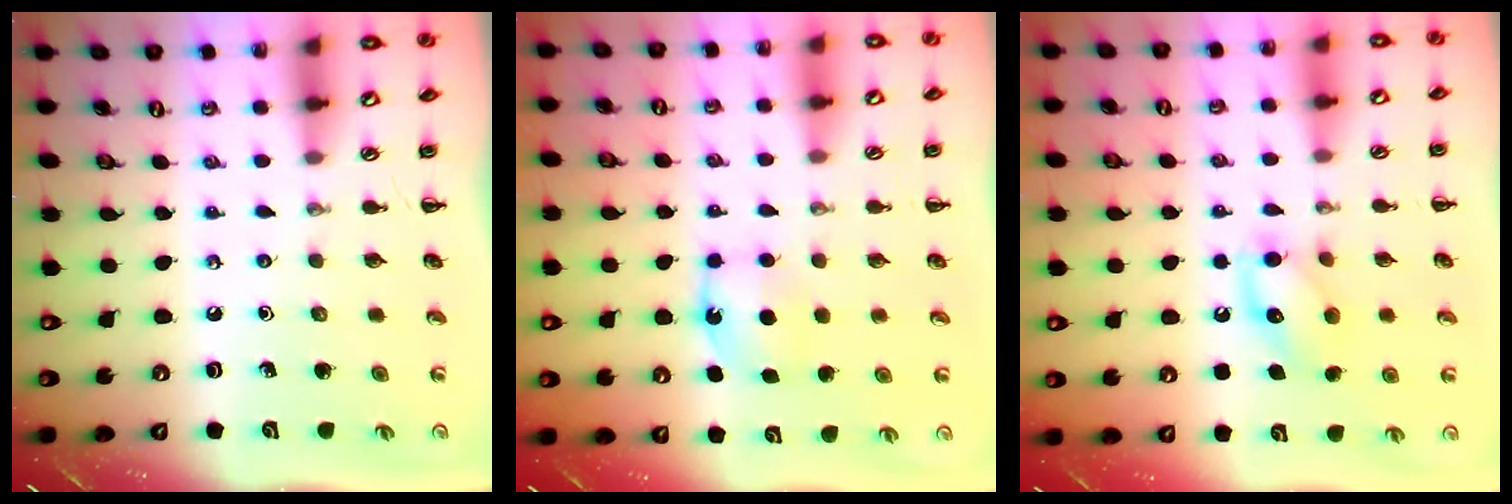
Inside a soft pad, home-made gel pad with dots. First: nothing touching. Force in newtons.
{"total": 6.2, "press": 5.9, "slide": 1.9}
{"total": 12.0, "press": 11.9, "slide": 1.2}